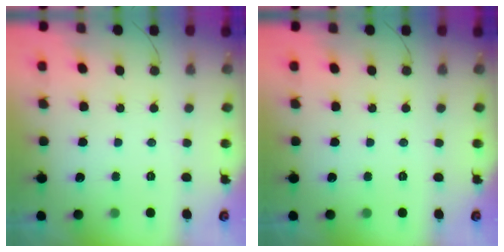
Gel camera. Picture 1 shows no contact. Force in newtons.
{"total": 0.0}